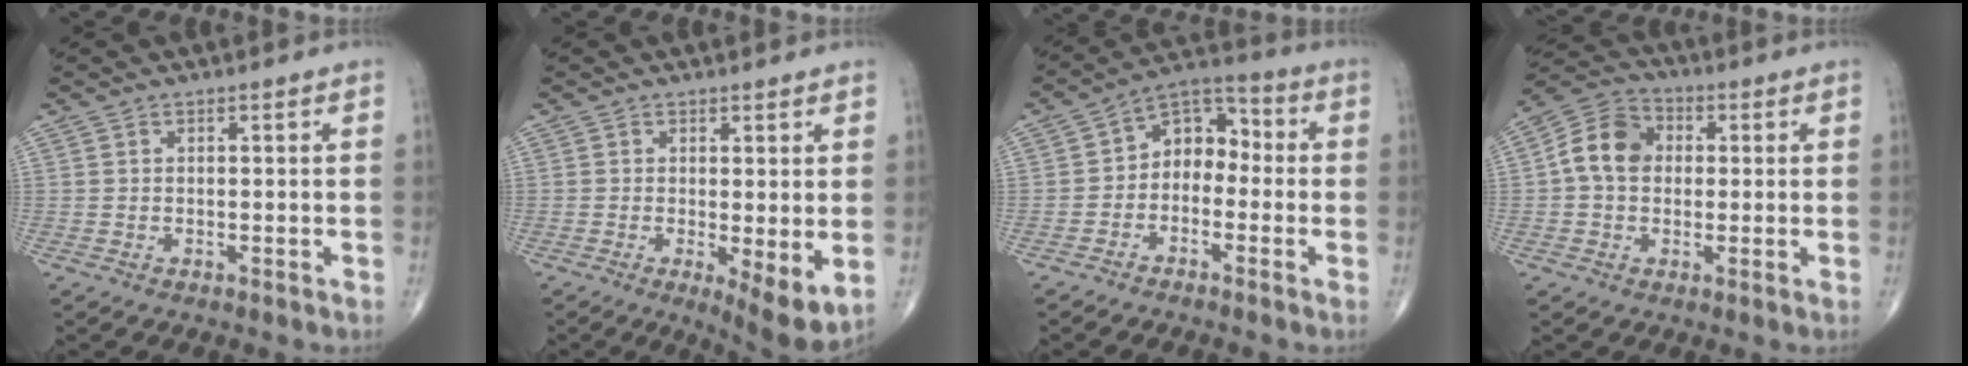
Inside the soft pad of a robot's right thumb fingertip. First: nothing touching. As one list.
[{"total": 7.0, "force": [-0.7, 2.1, 6.6], "torque": [-0.098, -0.023, -0.009]}, {"total": 8.4, "force": [-1.4, 6.1, 5.6], "torque": [-0.056, 0.044, -0.045]}, {"total": 9.3, "force": [0.7, 7.2, 5.8], "torque": [-0.095, 0.025, 0.000]}]